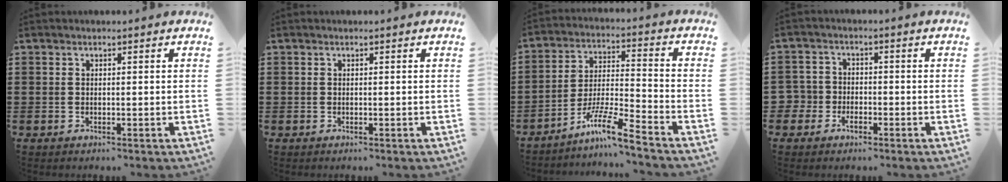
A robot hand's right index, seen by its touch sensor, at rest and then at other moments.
{"total": 0.0}
{"total": 8.8, "force": [-7.2, 0.0, 5.0], "torque": [-0.105, -0.003, -0.144]}
{"total": 3.2, "force": [-1.7, 2.6, 0.4], "torque": [-0.034, 0.000, -0.044]}